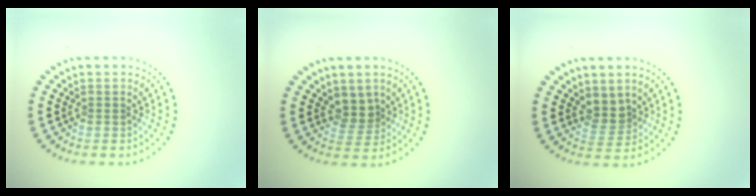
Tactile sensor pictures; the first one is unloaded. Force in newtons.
{"total": 2.2, "press": 1.7, "slide": 1.4}
{"total": 2.1, "press": 1.6, "slide": 1.4}